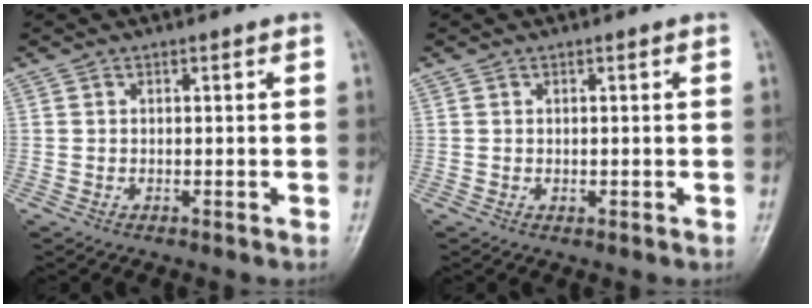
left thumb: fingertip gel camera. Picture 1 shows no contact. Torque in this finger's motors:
{"motor_torque": [-0.10, -0.01, 0.08, 0.00, 0.01]}